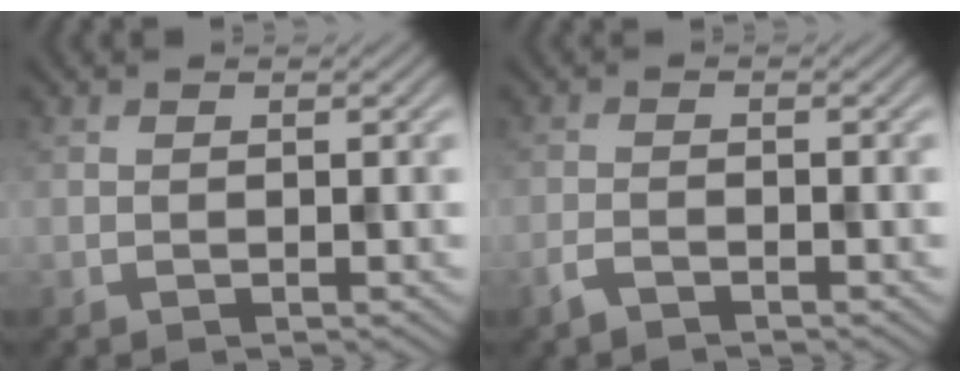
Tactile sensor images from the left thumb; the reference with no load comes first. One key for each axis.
{"total": 1.8, "fx": -1.4, "fy": 0.4, "fz": 1.0, "tx": -0.025, "ty": -0.001, "tz": -0.033}